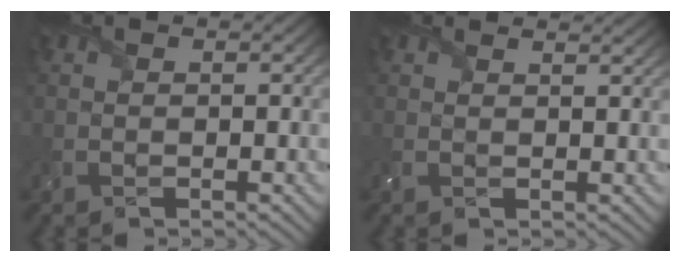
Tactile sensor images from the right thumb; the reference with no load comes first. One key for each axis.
{"total": 2.3, "fx": 2.0, "fy": 0.5, "fz": 1.0, "tx": -0.027, "ty": 0.002, "tz": 0.031}